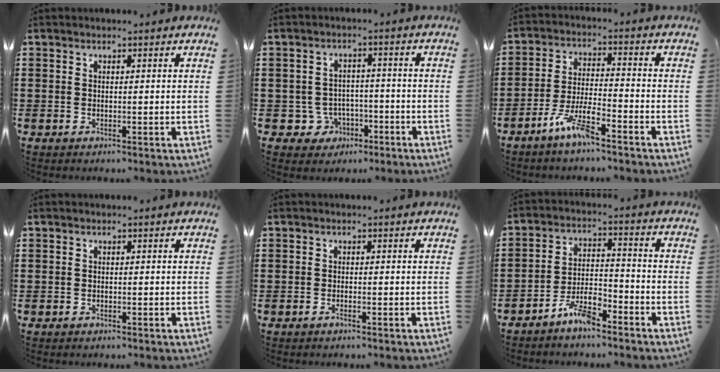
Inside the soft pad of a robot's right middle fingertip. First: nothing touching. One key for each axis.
{"total": 4.3, "fx": -2.3, "fy": 3.4, "fz": 1.1, "tx": -0.037, "ty": 0.007, "tz": -0.049}
{"total": 6.7, "fx": -4.7, "fy": 1.2, "fz": 4.6, "tx": -0.108, "ty": -0.003, "tz": -0.093}
{"total": 0.6, "fx": -0.5, "fy": 0.3, "fz": 0.1, "tx": -0.002, "ty": 0.002, "tz": -0.011}
{"total": 0.7, "fx": -0.5, "fy": 0.0, "fz": 0.5, "tx": -0.009, "ty": -0.002, "tz": -0.009}
{"total": 6.0, "fx": -4.9, "fy": 1.6, "fz": 3.0, "tx": -0.063, "ty": 0.012, "tz": -0.097}